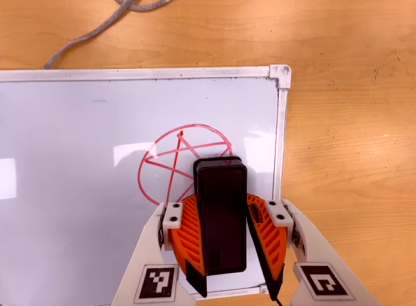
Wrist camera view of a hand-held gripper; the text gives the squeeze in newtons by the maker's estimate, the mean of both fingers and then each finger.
{"total": 12.9, "left": 13.6, "right": 12.2}